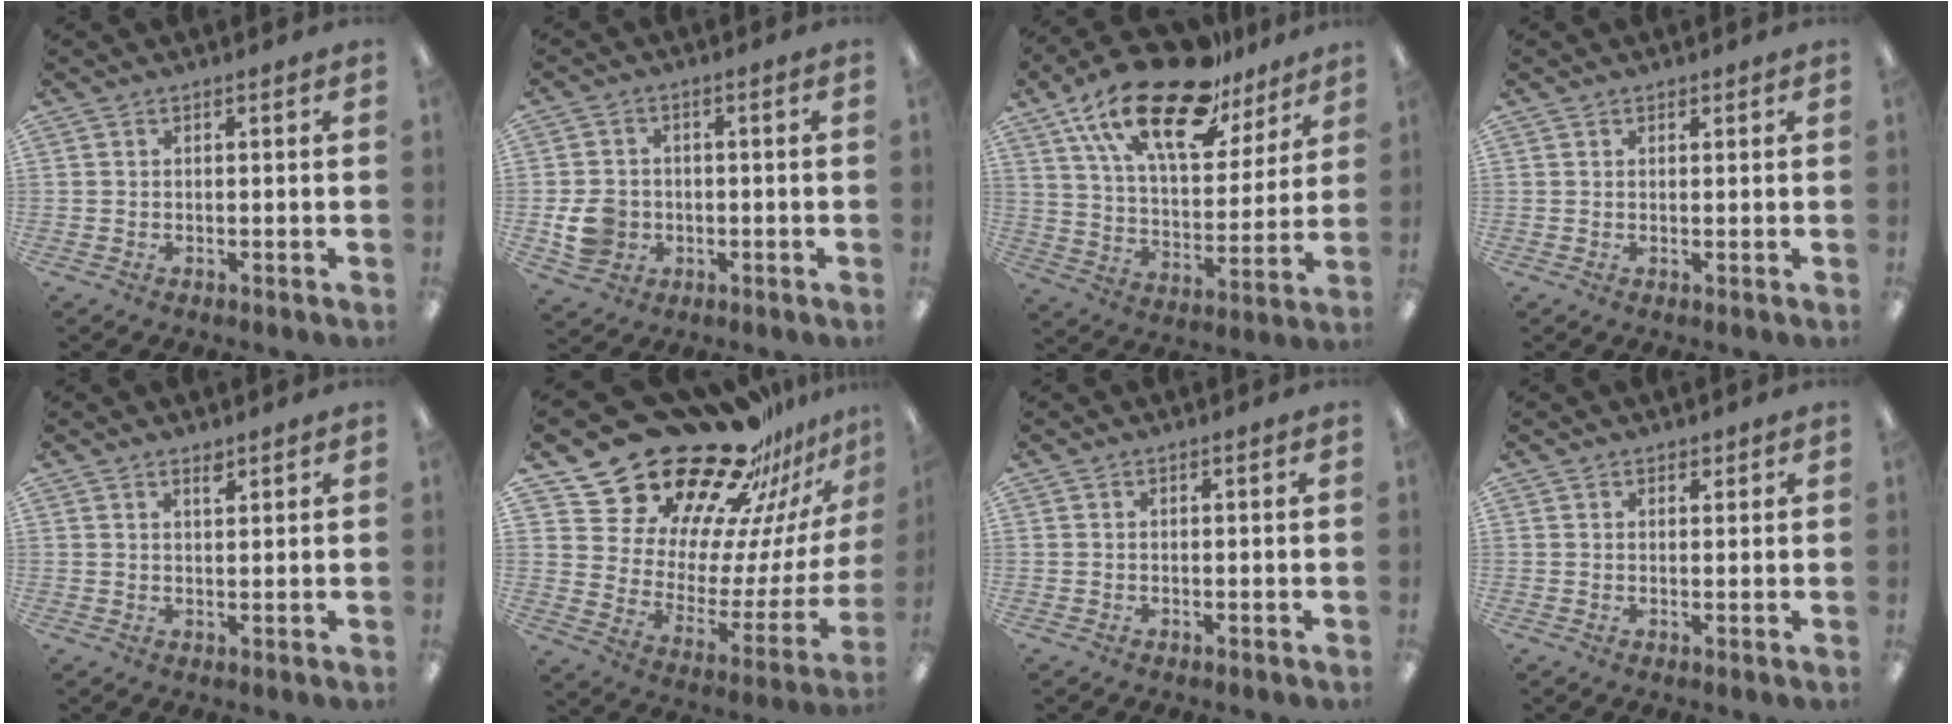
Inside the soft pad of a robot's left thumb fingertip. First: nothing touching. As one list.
[{"total": 7.1, "force": [-1.5, 6.2, 3.1], "torque": [-0.058, 0.009, -0.024]}, {"total": 24.0, "force": [15.8, 10.1, 15.0], "torque": [-0.265, -0.086, 0.272]}, {"total": 0.9, "force": [0.8, 0.5, 0.2], "torque": [-0.004, 0.001, 0.015]}, {"total": 2.3, "force": [1.9, 0.7, 1.1], "torque": [-0.016, -0.003, 0.032]}, {"total": 27.1, "force": [22.7, 12.0, 8.8], "torque": [-0.121, -0.185, 0.413]}, {"total": 0.0}, {"total": 1.6, "force": [1.2, 0.9, 0.4], "torque": [0.000, -0.002, 0.021]}]